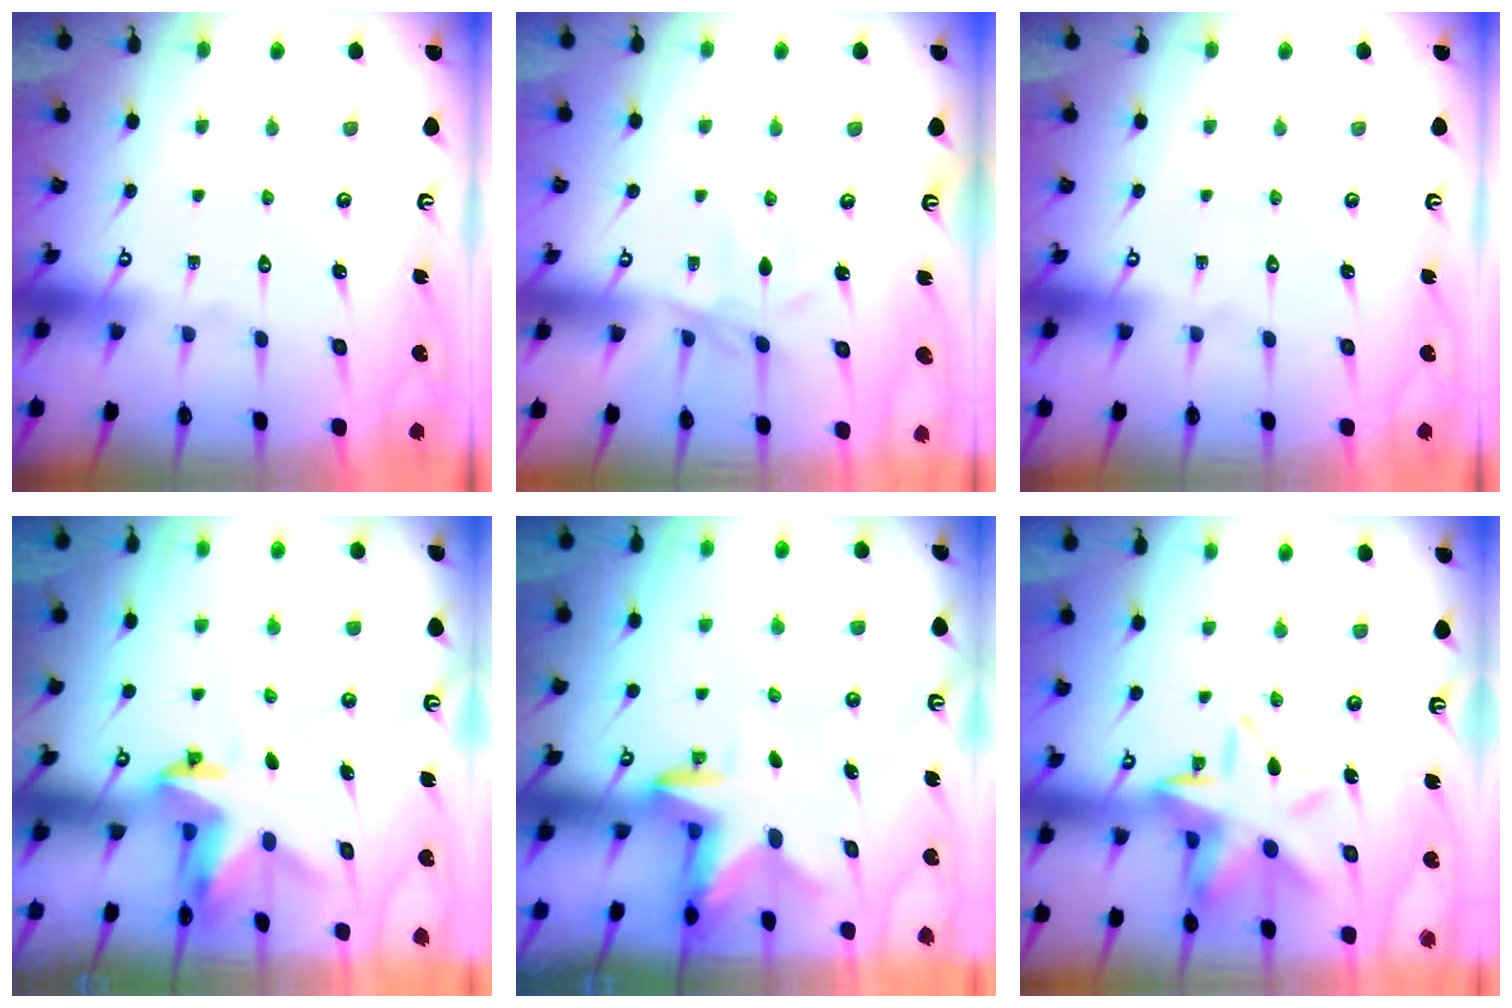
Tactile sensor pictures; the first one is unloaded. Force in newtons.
{"total": 3.9, "press": 3.9, "slide": 0.4}
{"total": 0.0}
{"total": 3.5, "press": 3.5, "slide": 0.1}
{"total": 2.5, "press": 2.5, "slide": 0.5}
{"total": 13.6, "press": 13.5, "slide": 2.0}